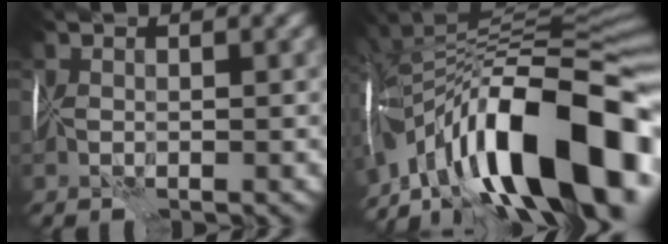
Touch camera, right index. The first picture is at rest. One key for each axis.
{"total": 16.7, "fx": -7.6, "fy": 6.2, "fz": 13.5, "tx": -0.183, "ty": 0.030, "tz": -0.147}